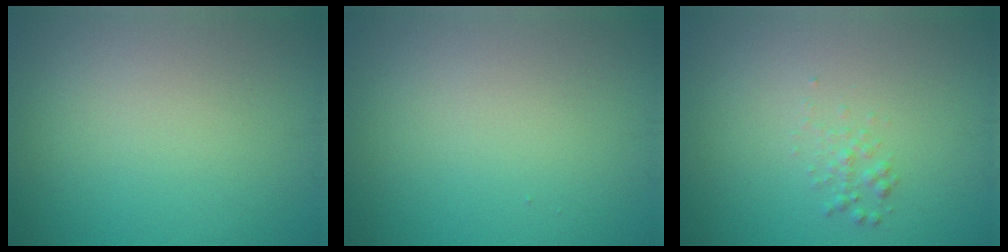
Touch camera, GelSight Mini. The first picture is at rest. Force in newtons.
{"total": 0.0}
{"total": 1.0, "press": 1.0, "slide": 0.0}